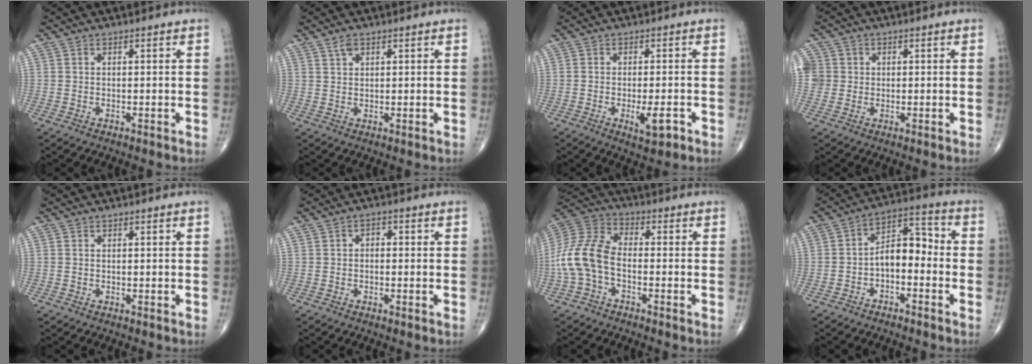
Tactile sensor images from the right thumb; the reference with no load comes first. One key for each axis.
{"total": 1.9, "fx": 1.3, "fy": 1.0, "fz": 1.0, "tx": -0.014, "ty": -0.001, "tz": 0.025}
{"total": 4.9, "fx": -1.9, "fy": 1.6, "fz": 4.2, "tx": -0.062, "ty": -0.002, "tz": -0.024}
{"total": 5.7, "fx": 0.7, "fy": 5.5, "fz": 1.3, "tx": -0.016, "ty": 0.016, "tz": 0.013}
{"total": 0.0}
{"total": 1.5, "fx": -0.2, "fy": 1.1, "fz": 1.0, "tx": -0.001, "ty": 0.007, "tz": -0.010}
{"total": 11.4, "fx": -2.8, "fy": 6.7, "fz": 8.8, "tx": -0.189, "ty": 0.034, "tz": -0.066}
{"total": 8.3, "fx": -2.3, "fy": 4.8, "fz": 6.4, "tx": -0.085, "ty": 0.047, "tz": -0.050}